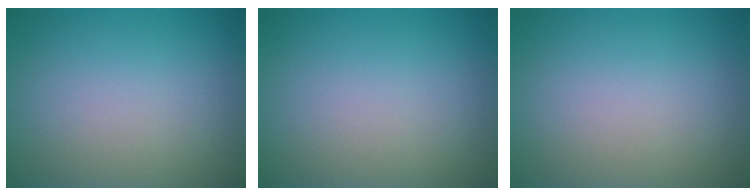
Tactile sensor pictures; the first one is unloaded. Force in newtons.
{"total": 0.0}
{"total": 0.0}